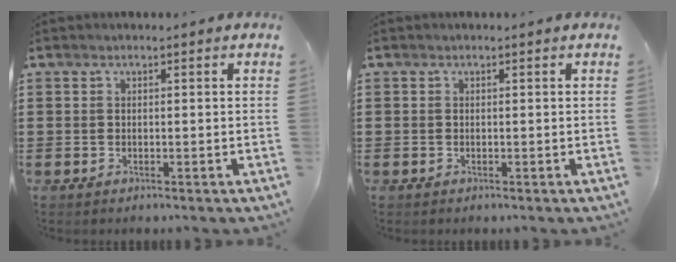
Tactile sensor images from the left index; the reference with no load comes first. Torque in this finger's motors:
{"motor_torque": [-2.05, 0.09, -1.05, -0.21]}